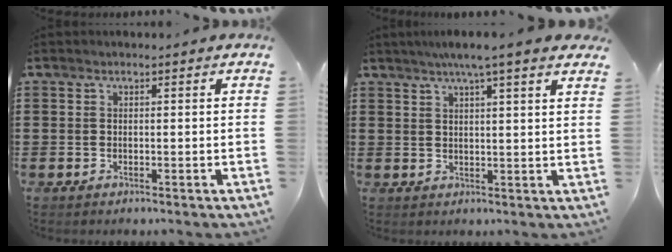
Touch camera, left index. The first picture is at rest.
{"total": 5.0, "force": [3.9, -0.4, 3.1], "torque": [-0.070, -0.003, 0.067]}